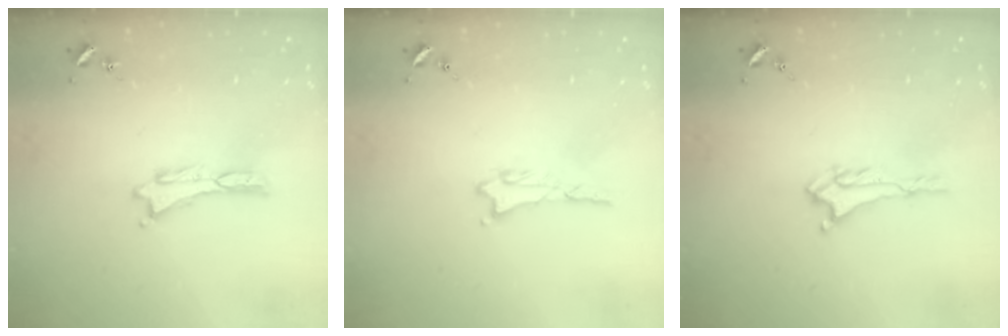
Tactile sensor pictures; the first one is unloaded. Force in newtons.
{"total": 1.0, "press": 1.0, "slide": 0.1}
{"total": 1.9, "press": 1.9, "slide": 0.4}